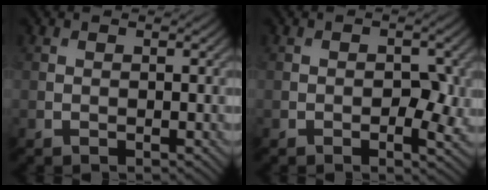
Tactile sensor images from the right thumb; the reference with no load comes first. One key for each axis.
{"total": 3.8, "fx": -0.3, "fy": 2.0, "fz": 3.2, "tx": -0.038, "ty": -0.007, "tz": -0.003}